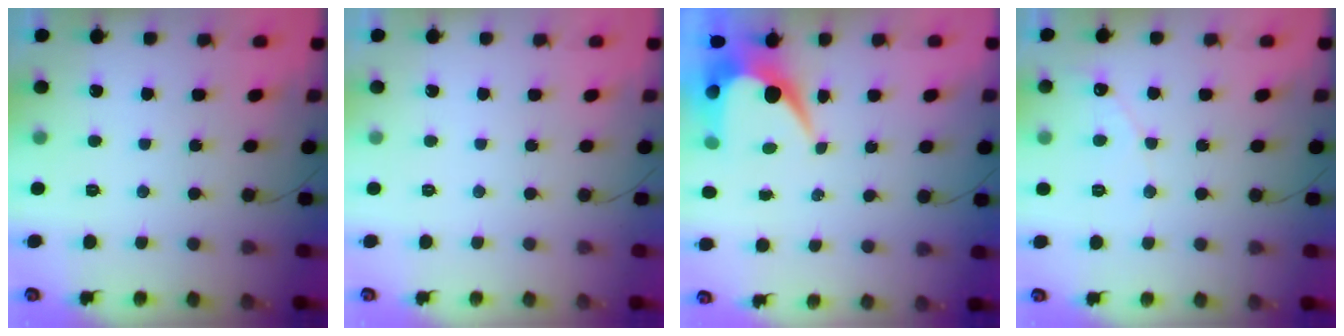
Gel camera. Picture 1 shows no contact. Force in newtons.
{"total": 0.0}
{"total": 7.5, "press": 7.4, "slide": 0.4}
{"total": 3.7, "press": 3.6, "slide": 0.4}